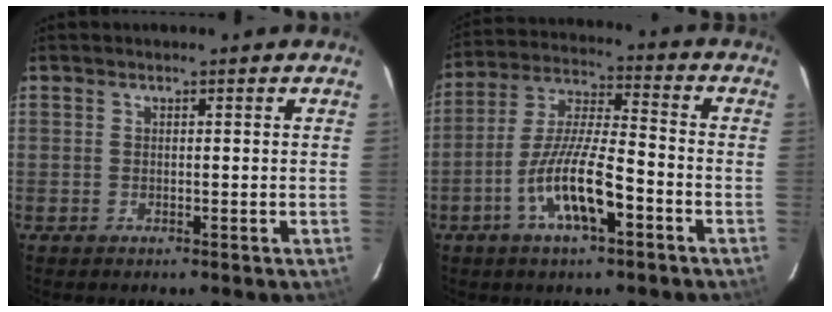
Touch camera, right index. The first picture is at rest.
{"total": 12.1, "force": [-5.7, 2.6, 10.3], "torque": [-0.211, -0.006, -0.106]}